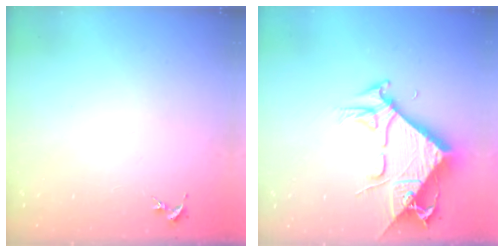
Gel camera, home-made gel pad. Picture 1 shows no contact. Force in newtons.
{"total": 9.0, "press": 9.0, "slide": 0.9}